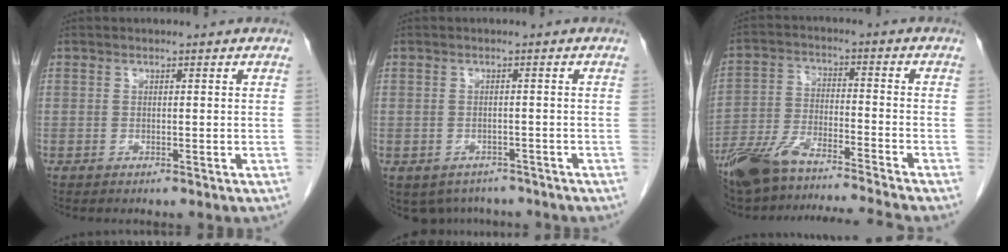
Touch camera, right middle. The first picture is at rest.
{"total": 6.3, "force": [-5.1, 3.5, 1.1], "torque": [-0.012, 0.007, -0.063]}
{"total": 13.7, "force": [-12.2, 0.0, 6.3], "torque": [-0.122, 0.002, -0.214]}